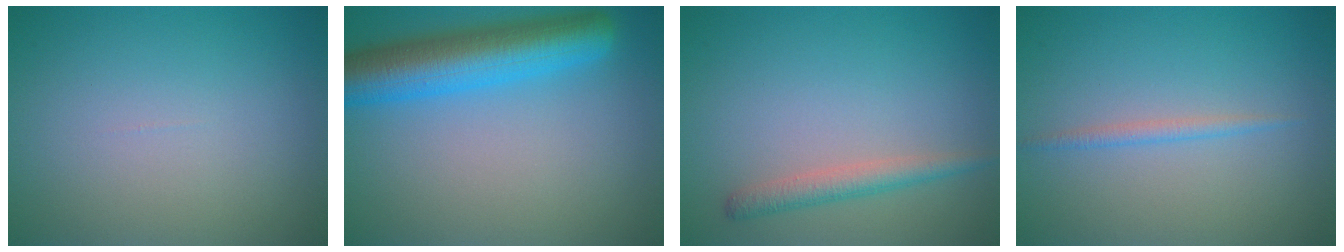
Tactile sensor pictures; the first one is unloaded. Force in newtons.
{"total": 7.6, "press": 7.6, "slide": 0.3}
{"total": 2.1, "press": 2.1, "slide": 0.1}
{"total": 1.1, "press": 1.1, "slide": 0.1}